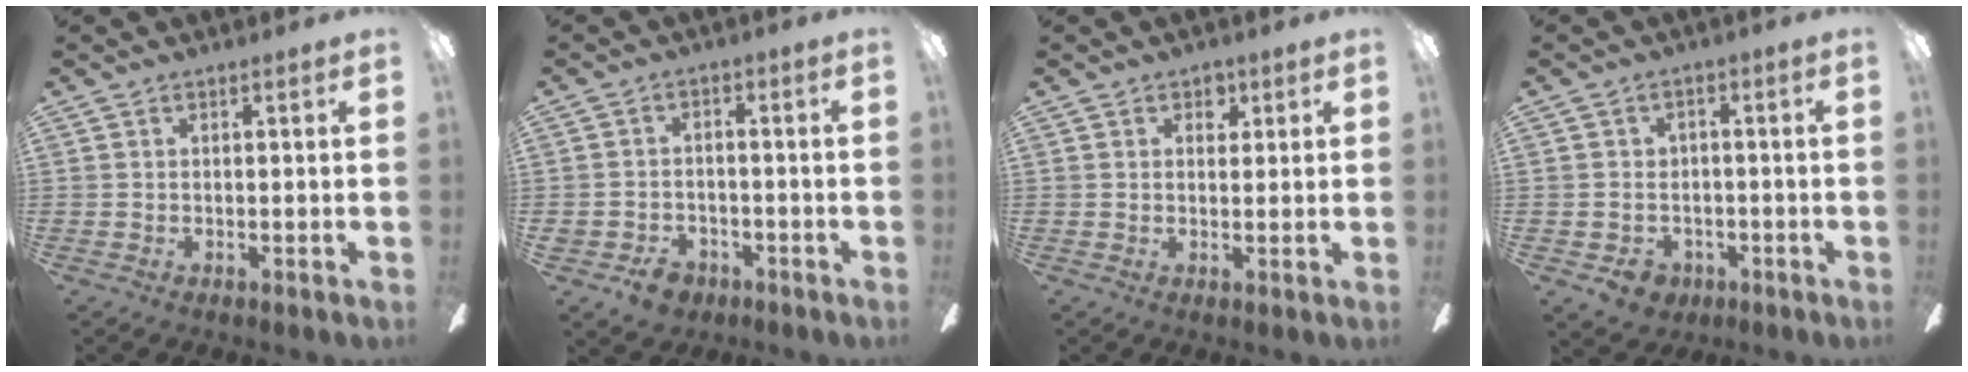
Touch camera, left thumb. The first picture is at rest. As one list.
[{"total": 6.0, "force": [-3.6, 4.5, 1.9], "torque": [-0.029, 0.026, -0.066]}, {"total": 2.8, "force": [1.6, 2.0, 1.3], "torque": [-0.003, -0.004, 0.024]}, {"total": 6.1, "force": [-2.5, 5.4, 1.6], "torque": [-0.043, 0.024, -0.046]}]